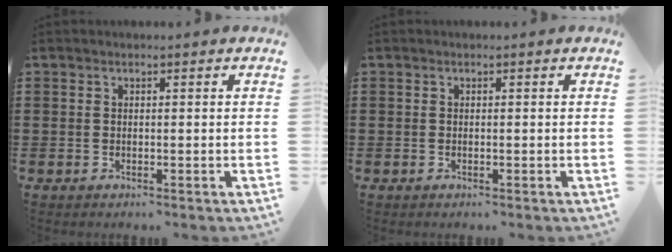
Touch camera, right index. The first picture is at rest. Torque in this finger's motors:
{"motor_torque": [0.38, 1.08, 0.00, 0.01]}